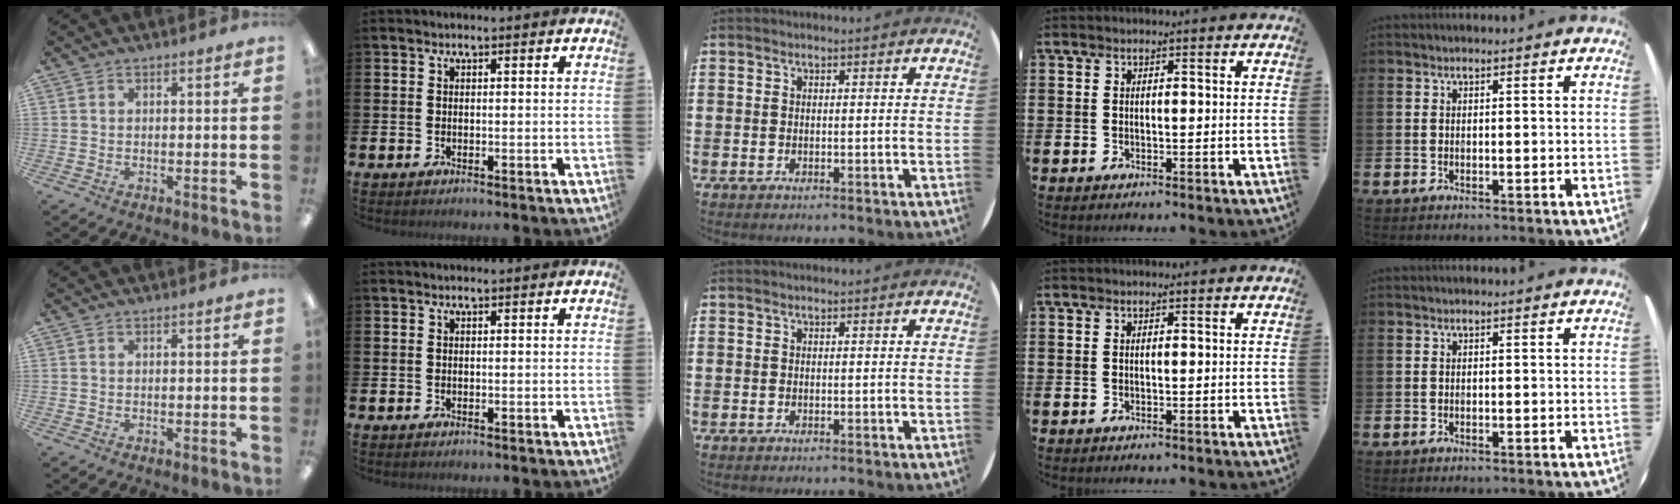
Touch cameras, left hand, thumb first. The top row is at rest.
{}